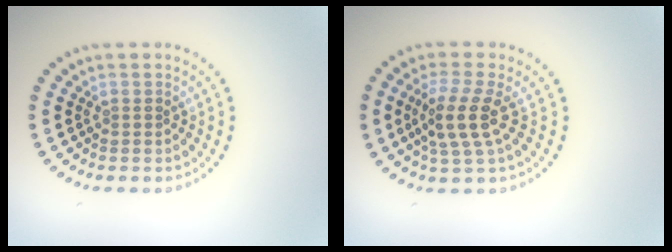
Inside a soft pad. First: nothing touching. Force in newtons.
{"total": 3.5, "press": 3.1, "slide": 1.7}